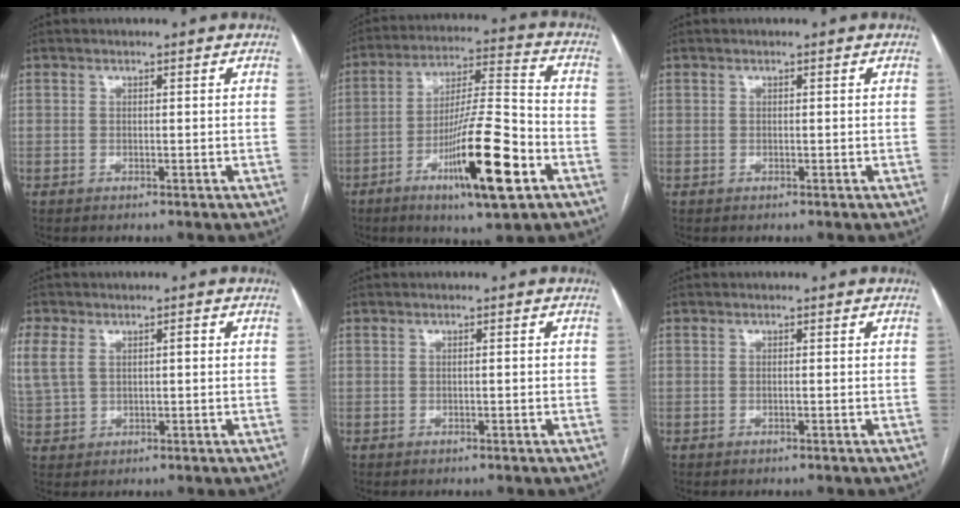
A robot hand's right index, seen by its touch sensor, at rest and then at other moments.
{"total": 16.6, "force": [-7.1, 1.7, 14.9], "torque": [-0.259, -0.013, -0.118]}
{"total": 0.0}
{"total": 5.9, "force": [1.5, 3.7, 4.3], "torque": [-0.115, 0.027, 0.036]}
{"total": 0.7, "force": [-0.1, 0.1, 0.6], "torque": [-0.011, 0.001, 0.001]}
{"total": 0.0}